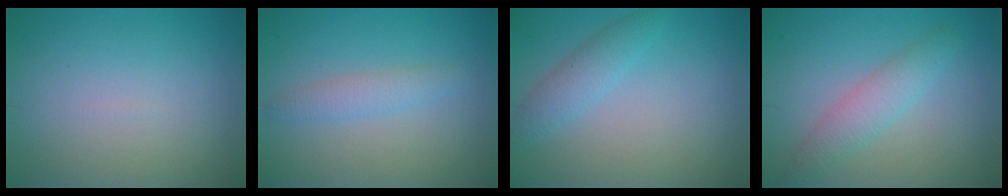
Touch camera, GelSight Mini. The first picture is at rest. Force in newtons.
{"total": 1.9, "press": 1.9, "slide": 0.0}
{"total": 2.3, "press": 2.3, "slide": 0.2}
{"total": 2.9, "press": 2.9, "slide": 0.1}